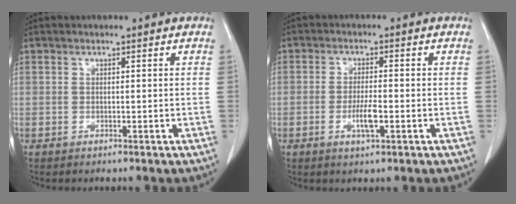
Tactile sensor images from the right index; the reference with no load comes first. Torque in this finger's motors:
{"motor_torque": [0.68, -0.25, 0.37, 0.06]}